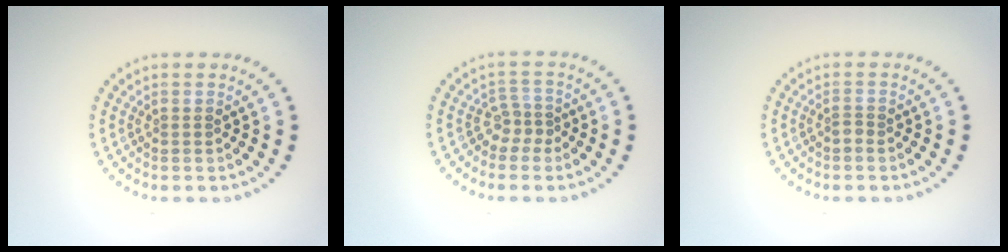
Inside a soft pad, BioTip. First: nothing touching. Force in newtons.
{"total": 1.7, "press": 1.2, "slide": 1.2}
{"total": 0.8, "press": 0.3, "slide": 0.7}